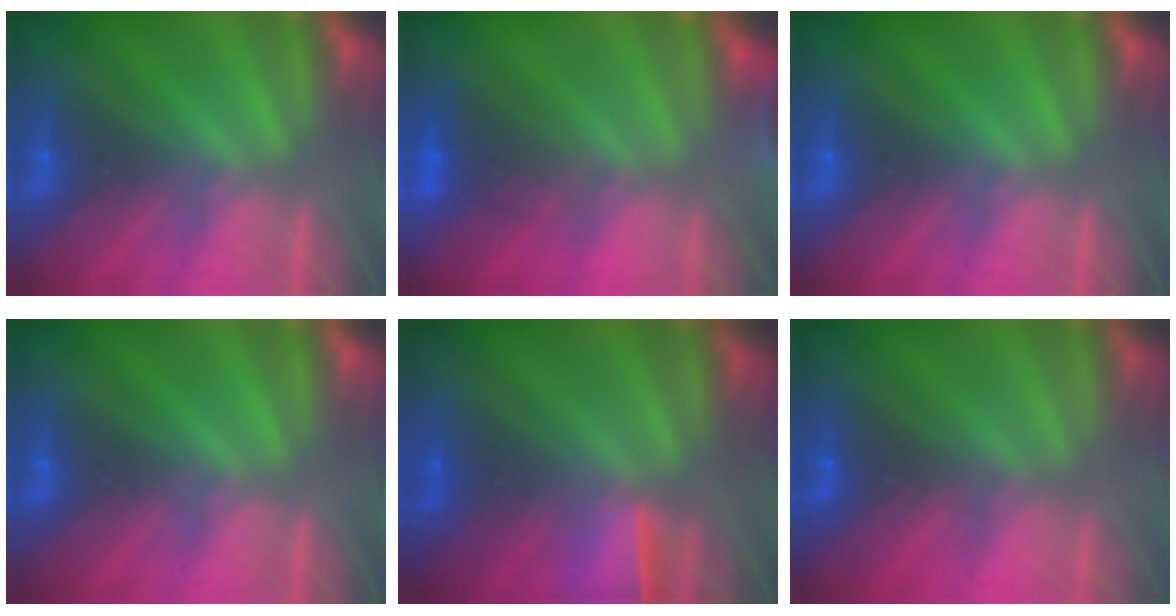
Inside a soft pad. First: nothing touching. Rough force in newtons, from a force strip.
{"total": 5.8}
{"total": 0.0}
{"total": 0.0}
{"total": 1.6}
{"total": 5.1}